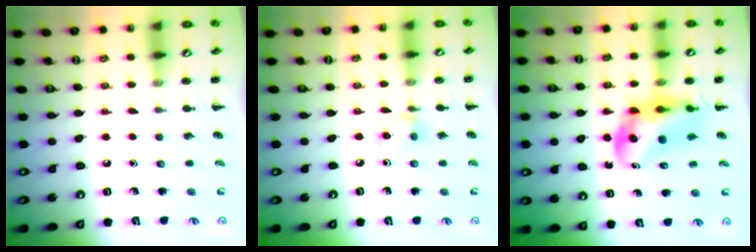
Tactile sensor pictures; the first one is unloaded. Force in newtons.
{"total": 5.1, "press": 4.7, "slide": 1.8}
{"total": 8.5, "press": 8.1, "slide": 2.6}